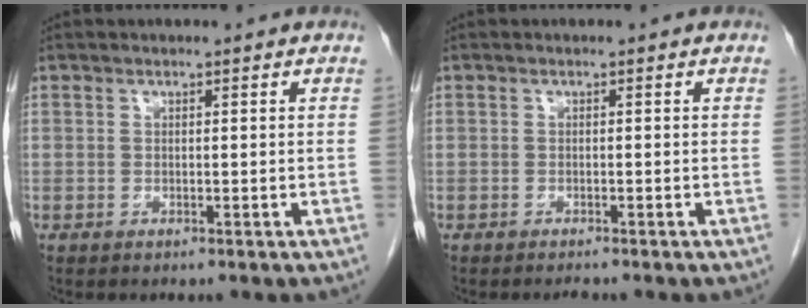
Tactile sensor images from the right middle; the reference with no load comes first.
{"total": 0.8, "force": [-0.7, 0.0, 0.2], "torque": [-0.007, -0.003, -0.008]}